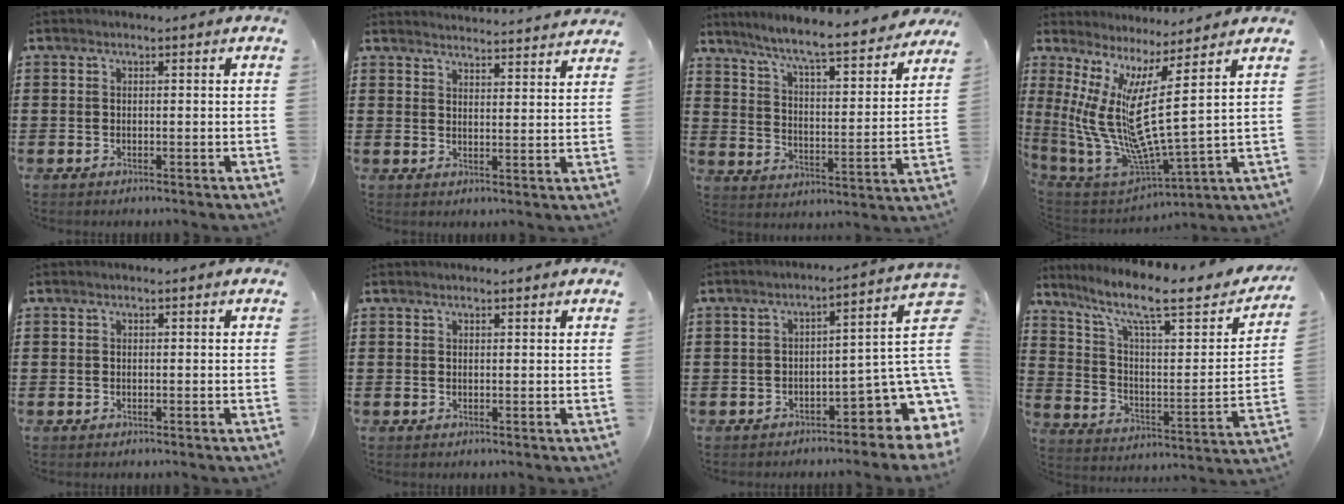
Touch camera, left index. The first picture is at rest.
{"total": 3.4, "force": [3.3, -0.7, -0.4], "torque": [-0.004, -0.023, 0.058]}
{"total": 6.8, "force": [6.1, -0.7, 2.9], "torque": [-0.083, -0.050, 0.095]}
{"total": 10.4, "force": [3.5, 0.9, 9.7], "torque": [-0.236, -0.083, 0.051]}
{"total": 0.0}
{"total": 0.7, "force": [0.7, 0.0, -0.1], "torque": [-0.001, -0.001, 0.015]}
{"total": 7.8, "force": [-2.7, 3.0, 6.6], "torque": [-0.092, -0.008, -0.048]}
{"total": 9.5, "force": [6.9, 1.7, 6.3], "torque": [-0.135, -0.046, 0.105]}